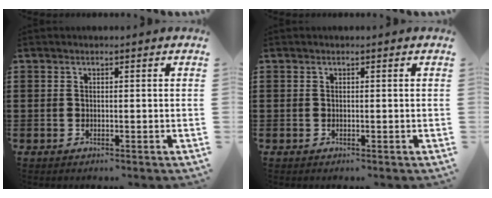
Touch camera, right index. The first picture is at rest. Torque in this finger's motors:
{"motor_torque": [-0.07, 0.03, 0.00, -0.01]}